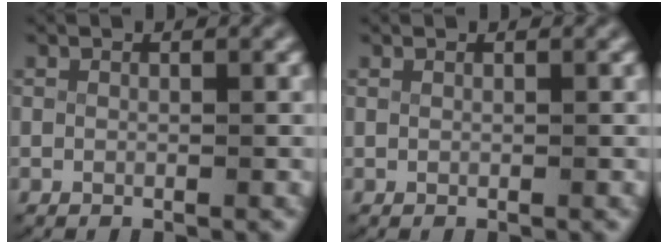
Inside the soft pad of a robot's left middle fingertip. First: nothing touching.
{"total": 0.0}